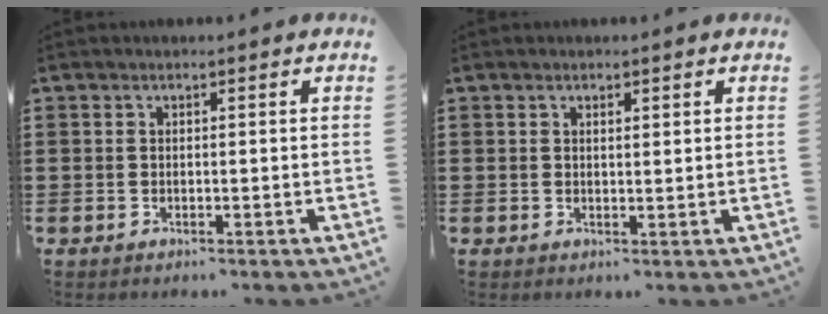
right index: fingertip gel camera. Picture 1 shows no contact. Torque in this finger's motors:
{"motor_torque": [-0.20, 0.22, -0.04, 0.00]}